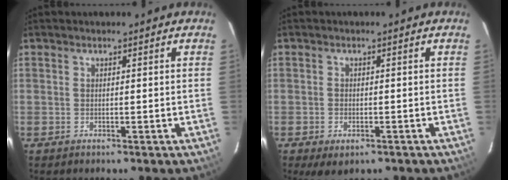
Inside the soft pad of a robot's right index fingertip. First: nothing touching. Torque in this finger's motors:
{"motor_torque": [0.76, -0.59, 0.33, 0.05]}